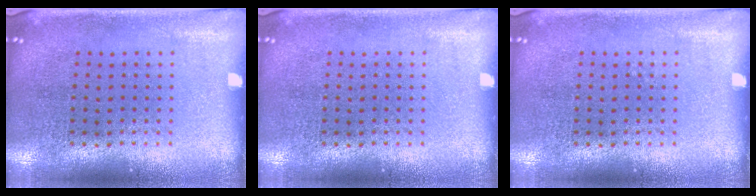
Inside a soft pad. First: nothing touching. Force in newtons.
{"total": 0.0}
{"total": 0.0}